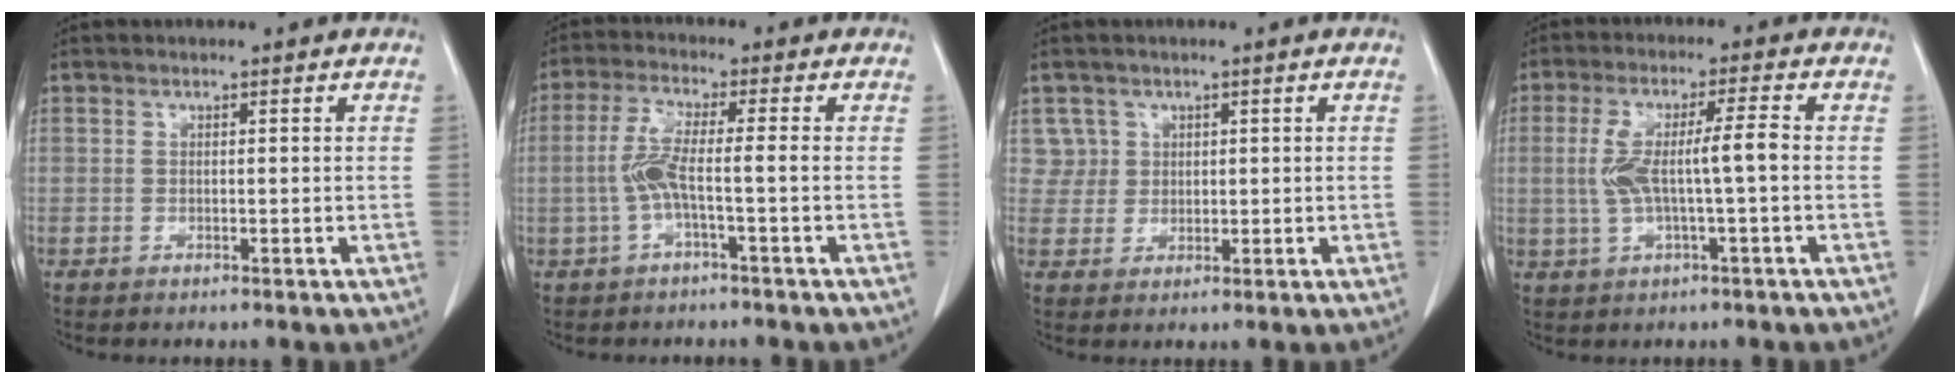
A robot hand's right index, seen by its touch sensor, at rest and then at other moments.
{"total": 4.9, "force": [-0.9, 0.0, 4.8], "torque": [-0.105, 0.011, -0.017]}
{"total": 3.4, "force": [1.6, 3.0, -0.5], "torque": [0.029, 0.009, 0.029]}
{"total": 7.3, "force": [-0.1, 0.6, 7.3], "torque": [-0.149, 0.018, 0.004]}